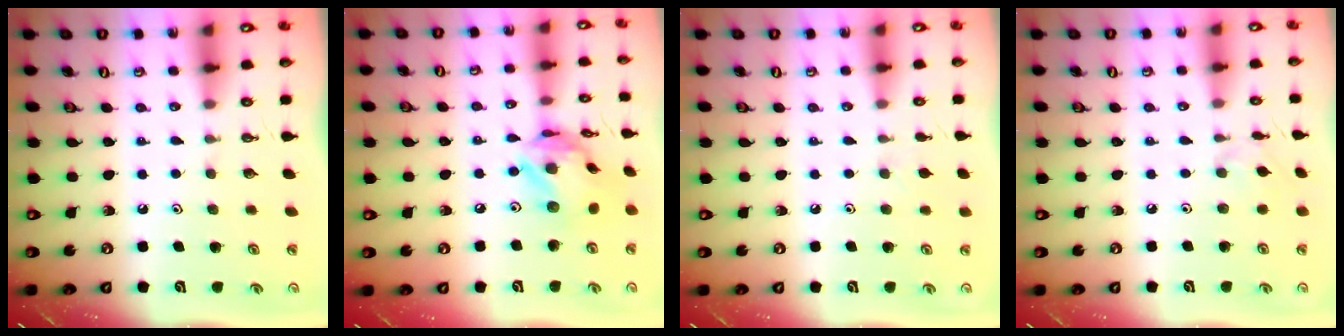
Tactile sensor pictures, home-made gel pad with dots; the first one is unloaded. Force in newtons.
{"total": 15.7, "press": 15.6, "slide": 1.6}
{"total": 2.9, "press": 2.8, "slide": 0.6}
{"total": 1.5, "press": 1.4, "slide": 0.5}